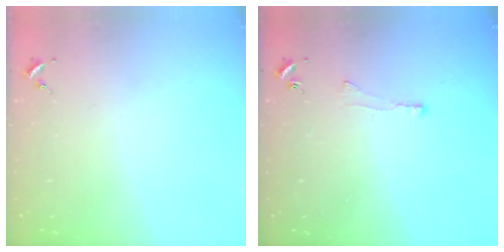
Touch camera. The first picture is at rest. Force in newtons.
{"total": 4.5, "press": 4.5, "slide": 0.3}